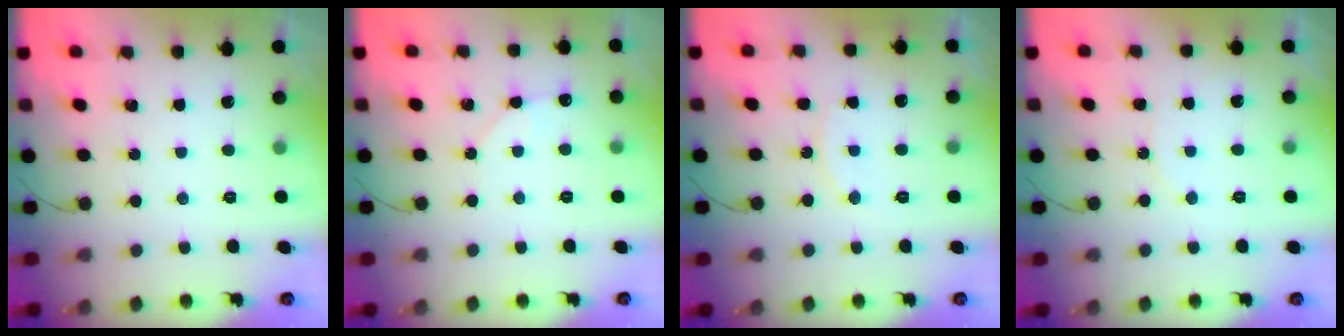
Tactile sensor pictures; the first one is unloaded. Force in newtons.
{"total": 4.5, "press": 4.0, "slide": 2.2}
{"total": 7.1, "press": 7.0, "slide": 0.4}
{"total": 5.1, "press": 5.0, "slide": 0.4}